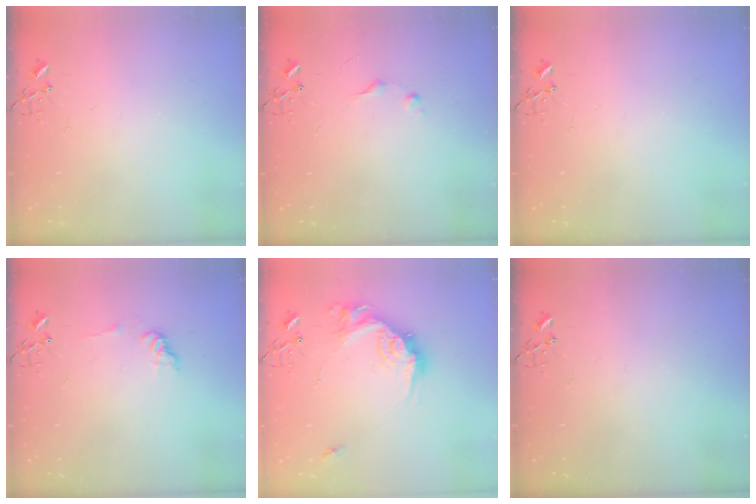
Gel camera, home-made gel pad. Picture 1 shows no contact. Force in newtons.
{"total": 5.2, "press": 5.1, "slide": 0.7}
{"total": 0.0}
{"total": 7.3, "press": 7.3, "slide": 0.3}
{"total": 16.6, "press": 16.6, "slide": 0.9}
{"total": 0.0}